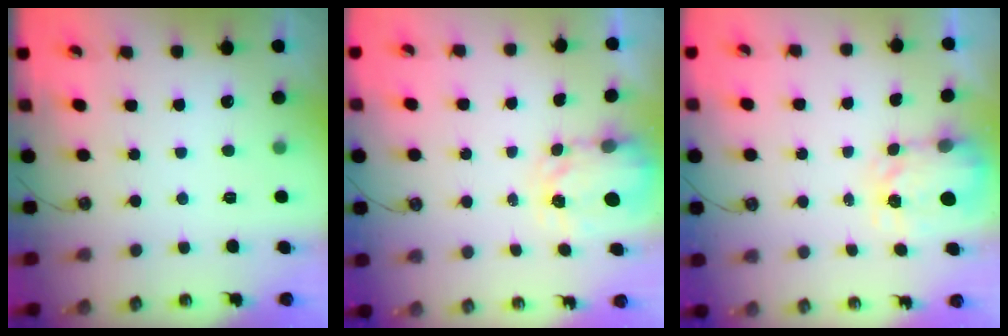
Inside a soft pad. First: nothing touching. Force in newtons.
{"total": 3.4, "press": 3.3, "slide": 0.4}
{"total": 3.7, "press": 3.7, "slide": 0.5}